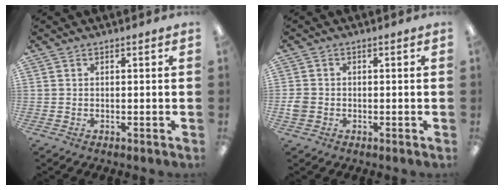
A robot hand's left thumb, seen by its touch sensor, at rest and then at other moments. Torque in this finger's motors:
{"motor_torque": [-0.23, 0.27, 0.23, -0.17, 0.00]}